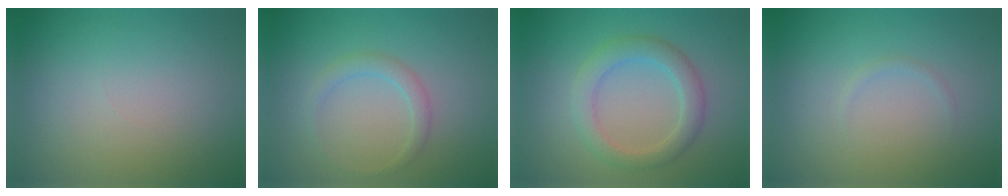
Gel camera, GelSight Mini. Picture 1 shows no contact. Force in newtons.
{"total": 1.6, "press": 1.6, "slide": 0.0}
{"total": 3.5, "press": 3.5, "slide": 0.2}
{"total": 0.5, "press": 0.5, "slide": 0.0}